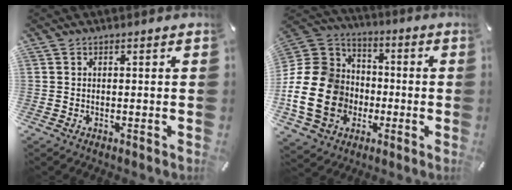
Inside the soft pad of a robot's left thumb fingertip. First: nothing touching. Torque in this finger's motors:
{"motor_torque": [0.14, 2.34, 1.57, 0.28, 0.68]}